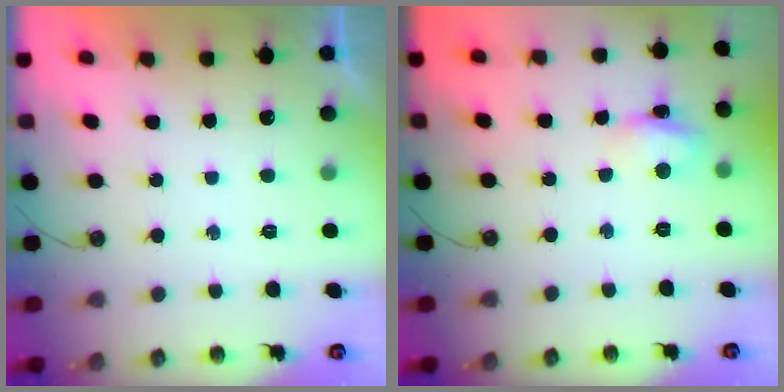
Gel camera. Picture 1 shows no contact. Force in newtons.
{"total": 5.5, "press": 5.5, "slide": 0.5}